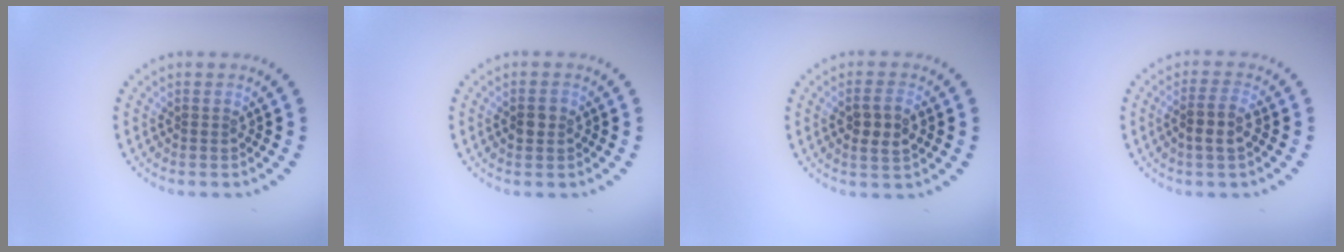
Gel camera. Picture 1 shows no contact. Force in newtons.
{"total": 1.8, "press": 1.8, "slide": 0.1}
{"total": 2.6, "press": 2.6, "slide": 0.3}
{"total": 2.3, "press": 2.0, "slide": 1.1}